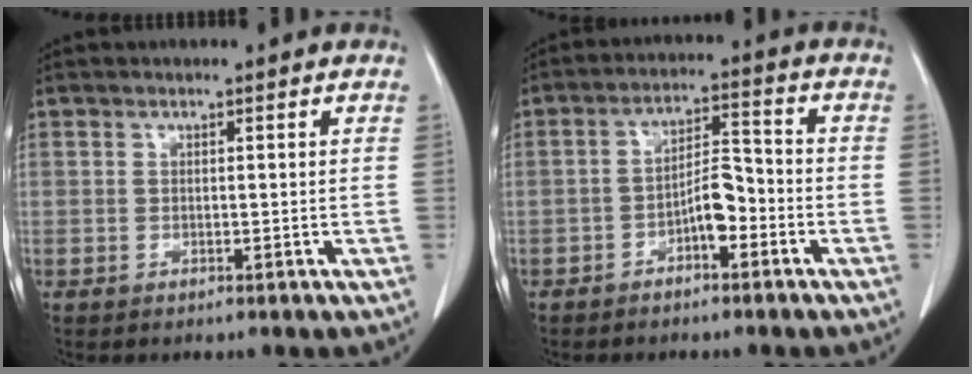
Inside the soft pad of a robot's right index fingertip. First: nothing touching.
{"total": 5.4, "force": [-2.4, 1.8, 4.4], "torque": [-0.077, 0.021, -0.039]}